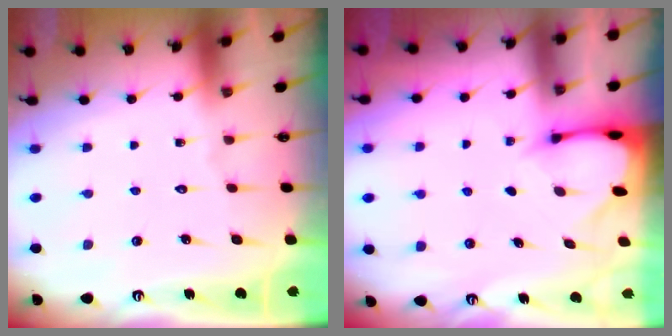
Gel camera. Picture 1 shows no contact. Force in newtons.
{"total": 2.5, "press": 2.5, "slide": 0.0}